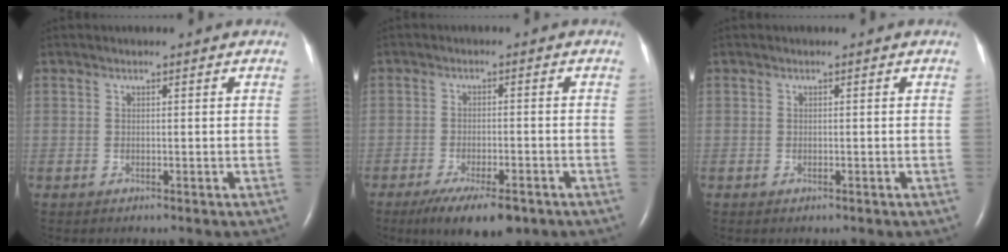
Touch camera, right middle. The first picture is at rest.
{"total": 9.4, "force": [-6.5, 2.6, 6.3], "torque": [-0.100, -0.015, -0.099]}
{"total": 0.0}